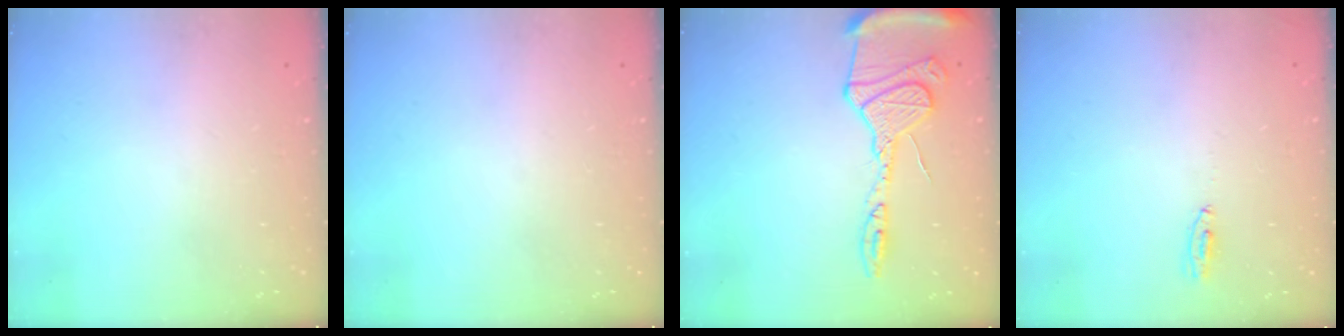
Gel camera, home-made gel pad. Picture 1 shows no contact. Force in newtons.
{"total": 0.0}
{"total": 19.2, "press": 16.4, "slide": 9.9}
{"total": 3.5, "press": 3.1, "slide": 1.4}